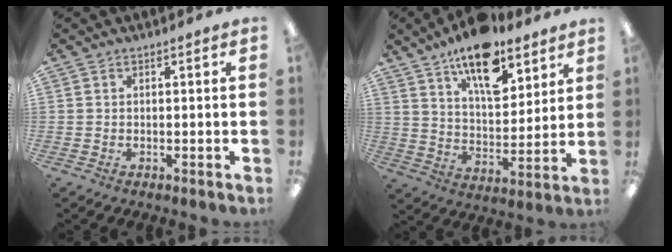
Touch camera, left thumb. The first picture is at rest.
{"total": 15.9, "force": [11.1, 7.0, 9.0], "torque": [-0.138, -0.057, 0.192]}